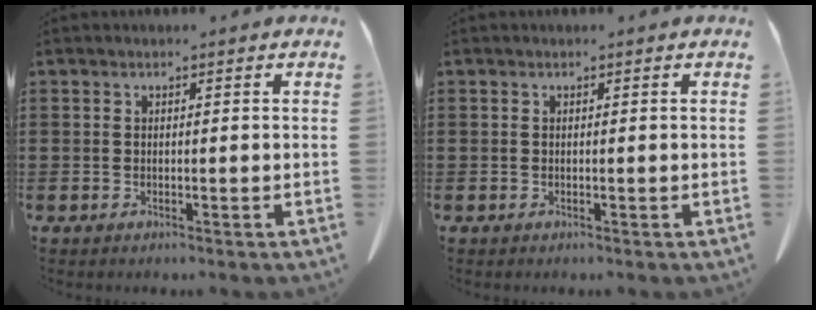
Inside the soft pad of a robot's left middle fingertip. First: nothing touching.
{"total": 0.0}